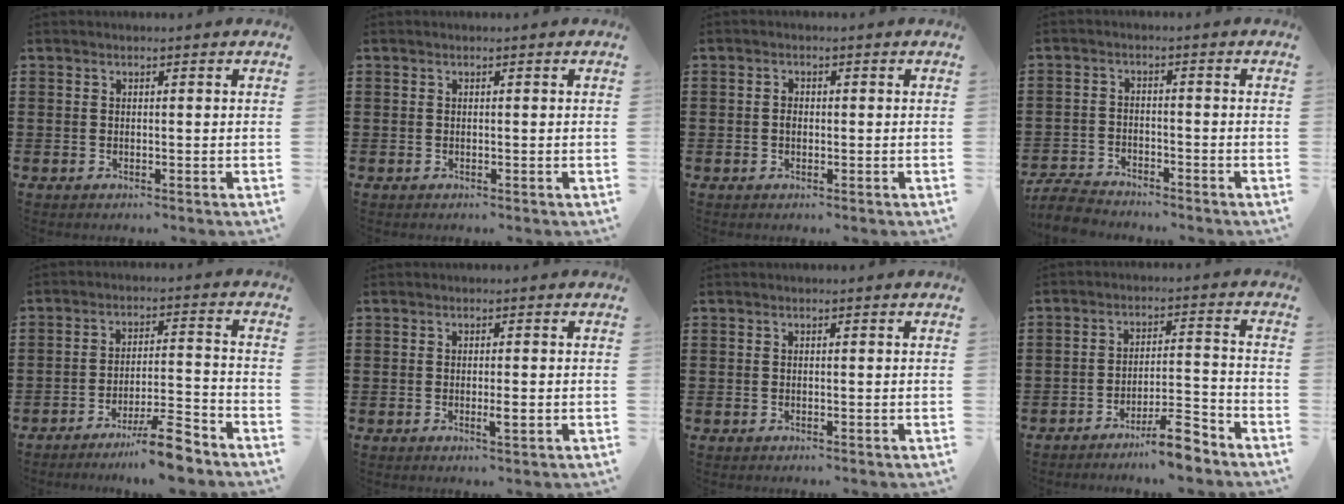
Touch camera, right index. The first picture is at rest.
{"total": 0.0}
{"total": 1.2, "force": [-0.1, 0.7, 0.9], "torque": [-0.020, 0.002, -0.003]}
{"total": 4.4, "force": [-4.3, 0.8, 0.8], "torque": [-0.034, -0.003, -0.093]}
{"total": 8.2, "force": [-6.8, 0.6, 4.5], "torque": [-0.066, 0.013, -0.123]}
{"total": 2.0, "force": [-0.6, 0.4, 1.9], "torque": [-0.038, -0.004, -0.012]}
{"total": 0.0}
{"total": 7.4, "force": [-6.4, 0.9, 3.7], "torque": [-0.053, 0.015, -0.116]}